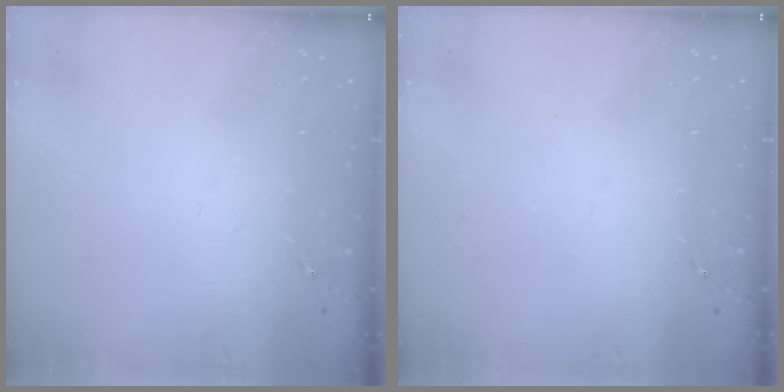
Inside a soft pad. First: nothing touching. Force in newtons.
{"total": 0.0}